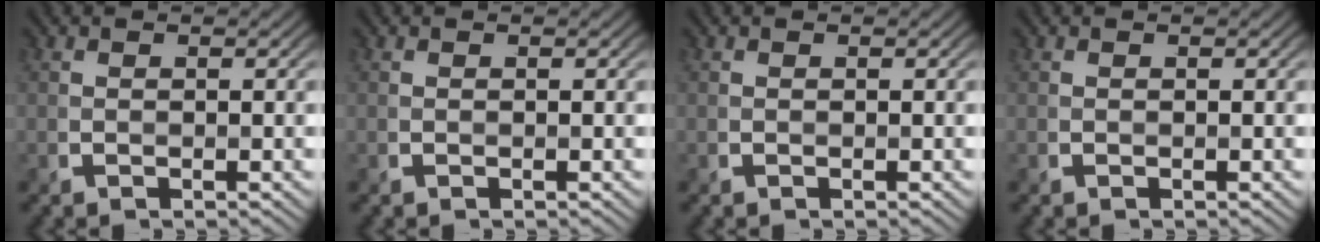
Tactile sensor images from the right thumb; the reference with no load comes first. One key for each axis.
{"total": 0.0}
{"total": 0.0}
{"total": 0.0}